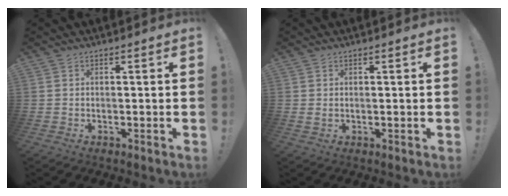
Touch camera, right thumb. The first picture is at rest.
{"total": 0.9, "force": [0.6, 0.3, 0.6], "torque": [-0.011, 0.001, 0.010]}